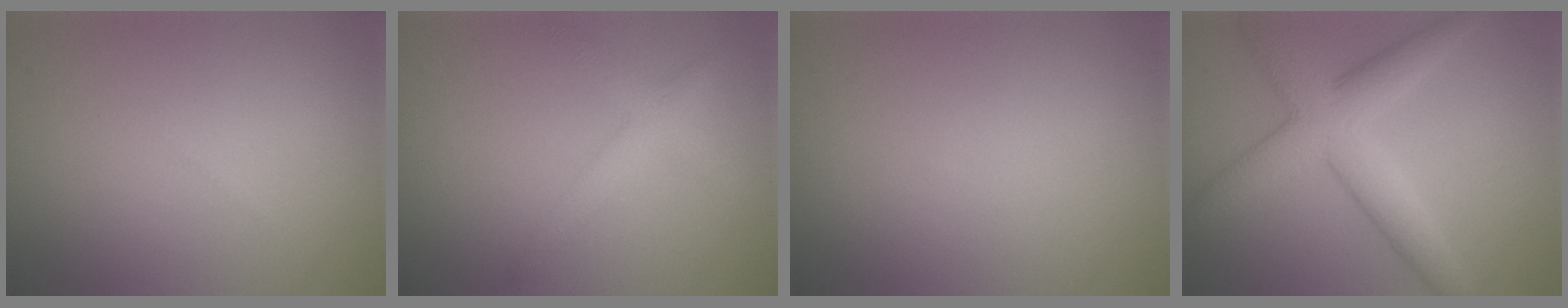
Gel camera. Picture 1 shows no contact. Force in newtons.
{"total": 2.6, "press": 2.6, "slide": 0.1}
{"total": 0.0}
{"total": 6.4, "press": 6.4, "slide": 0.1}